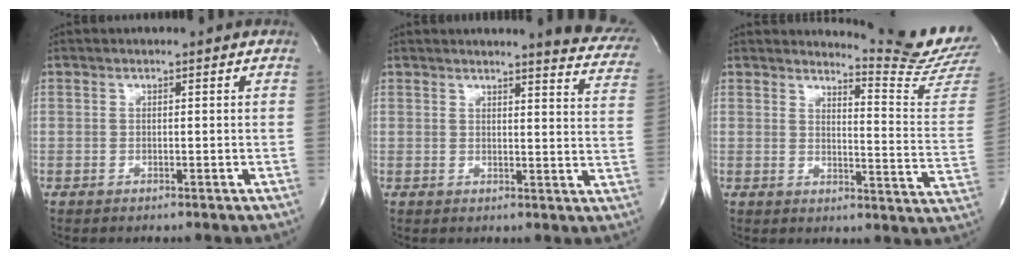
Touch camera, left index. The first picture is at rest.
{"total": 11.4, "force": [10.4, 0.8, 4.5], "torque": [-0.036, -0.068, 0.086]}
{"total": 11.9, "force": [11.6, -2.8, 0.5], "torque": [-0.013, -0.139, 0.131]}